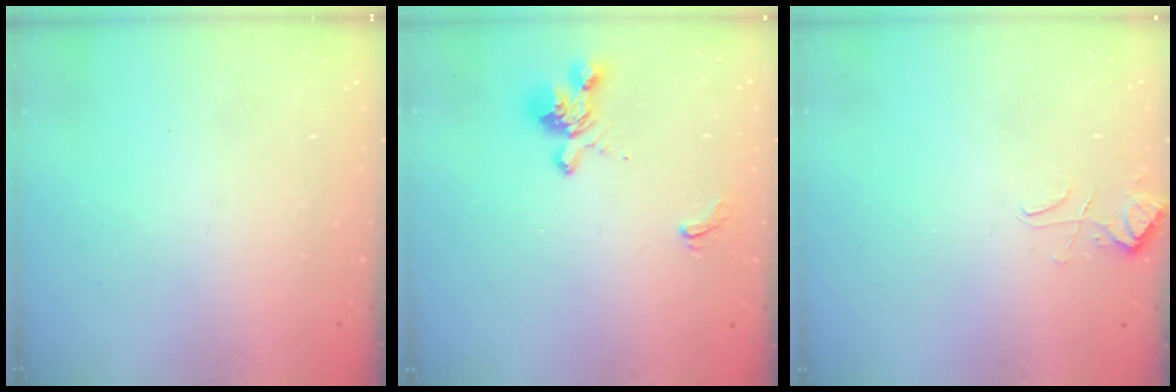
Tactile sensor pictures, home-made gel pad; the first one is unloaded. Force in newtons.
{"total": 1.4, "press": 0.2, "slide": 1.4}
{"total": 3.0, "press": 2.9, "slide": 0.6}